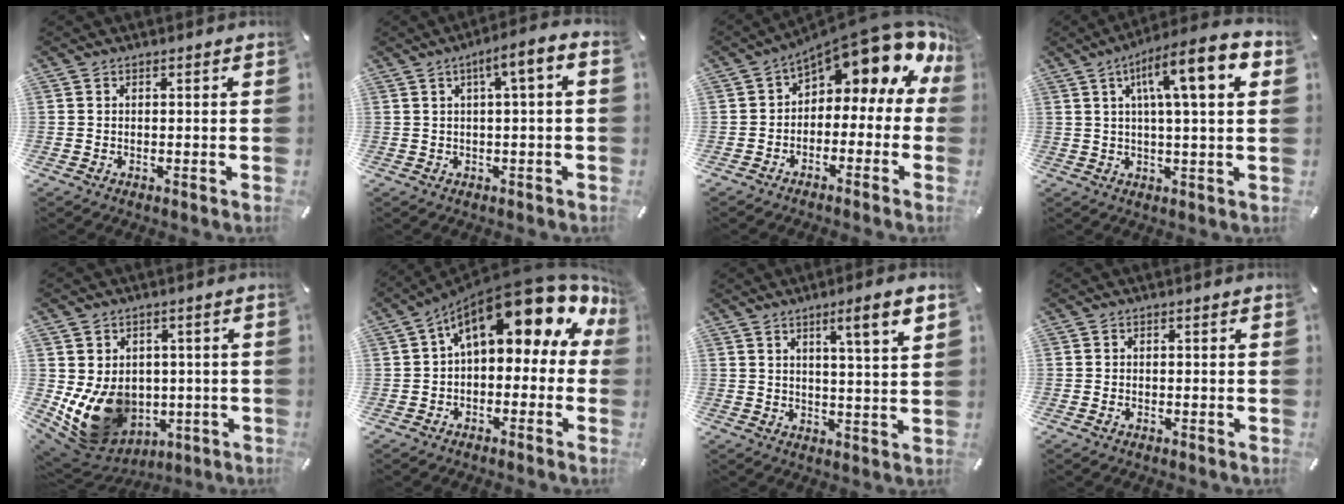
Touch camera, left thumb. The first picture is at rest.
{"total": 6.0, "force": [1.1, 0.9, 5.8], "torque": [-0.093, -0.004, 0.013]}
{"total": 11.7, "force": [7.8, 5.0, 7.2], "torque": [-0.101, -0.076, 0.126]}
{"total": 13.7, "force": [4.8, 2.4, 12.6], "torque": [-0.204, -0.015, 0.073]}
{"total": 13.3, "force": [-1.5, 11.2, 6.9], "torque": [-0.137, -0.014, -0.016]}
{"total": 17.1, "force": [8.7, 7.5, 12.7], "torque": [-0.197, -0.068, 0.143]}
{"total": 7.5, "force": [3.9, 0.2, 6.3], "torque": [-0.099, -0.018, 0.057]}
{"total": 1.1, "force": [-0.6, 0.5, 0.8], "torque": [-0.015, 0.000, -0.011]}